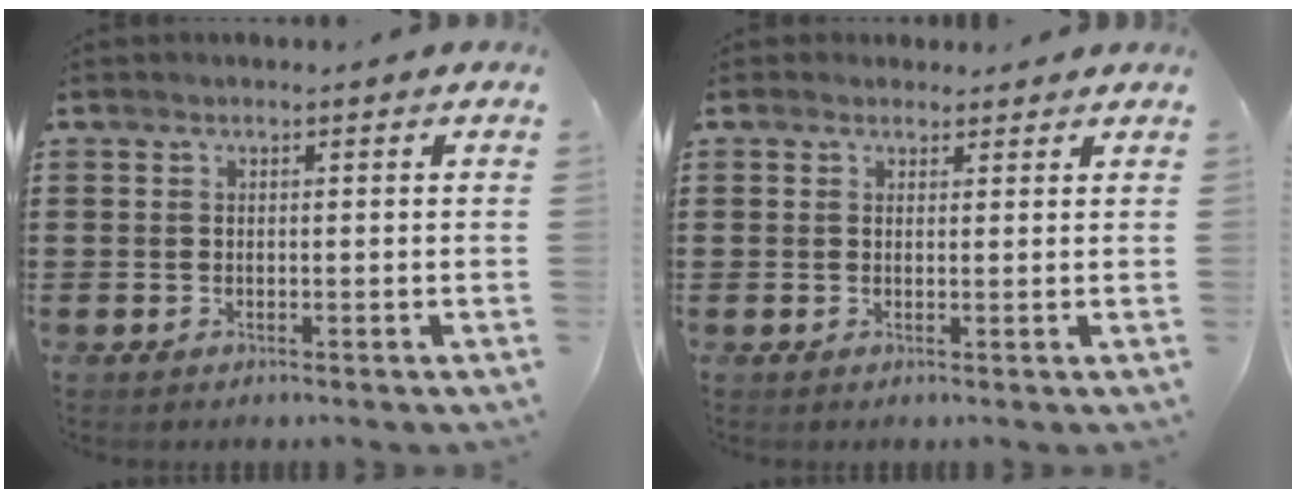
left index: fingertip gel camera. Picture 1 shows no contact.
{"total": 1.7, "force": [1.3, 1.1, 0.0], "torque": [-0.005, 0.006, 0.026]}